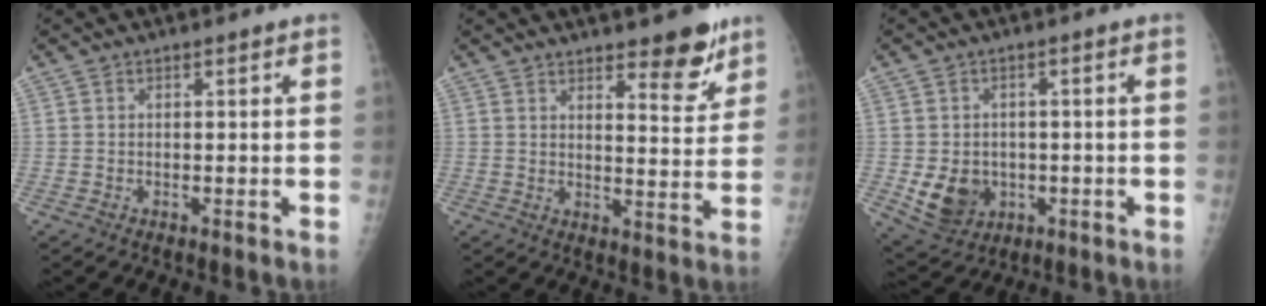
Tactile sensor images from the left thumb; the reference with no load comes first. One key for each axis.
{"total": 8.5, "fx": 6.0, "fy": 2.7, "fz": 5.4, "tx": -0.044, "ty": -0.043, "tz": 0.085}
{"total": 8.0, "fx": -1.7, "fy": 6.7, "fz": 4.0, "tx": -0.047, "ty": 0.004, "tz": -0.008}